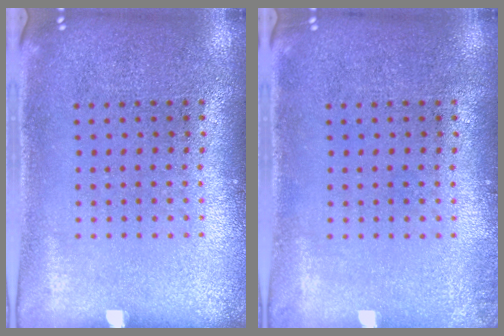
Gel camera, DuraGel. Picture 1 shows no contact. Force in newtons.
{"total": 0.6, "press": 0.6, "slide": 0.2}